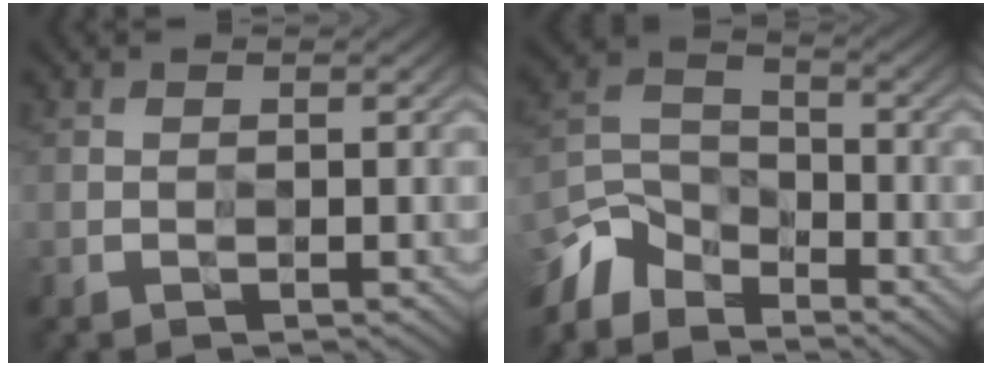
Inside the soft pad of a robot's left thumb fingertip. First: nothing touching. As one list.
[{"total": 7.2, "force": [-5.9, 3.8, 1.8], "torque": [-0.038, -0.004, -0.134]}]